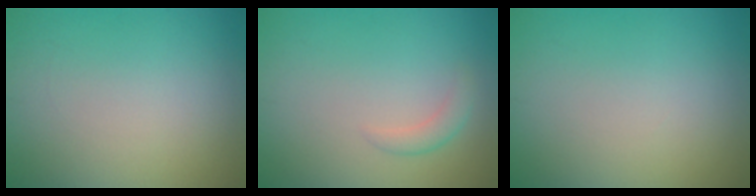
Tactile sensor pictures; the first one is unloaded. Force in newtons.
{"total": 1.4, "press": 1.4, "slide": 0.1}
{"total": 0.0}